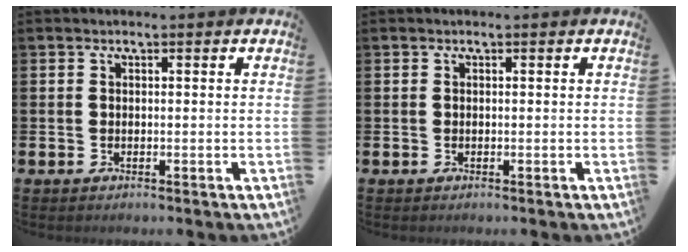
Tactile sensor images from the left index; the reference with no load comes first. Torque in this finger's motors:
{"motor_torque": [0.00, 0.00, 0.00, 0.00]}